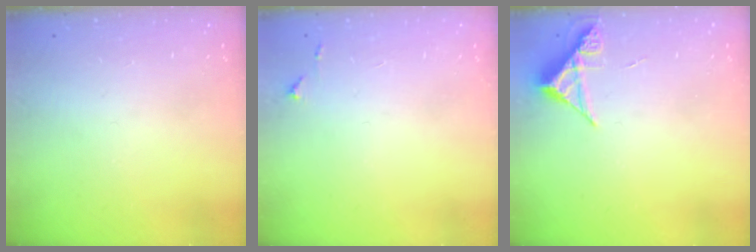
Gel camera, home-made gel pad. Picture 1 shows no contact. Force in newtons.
{"total": 4.3, "press": 4.2, "slide": 0.7}
{"total": 4.9, "press": 4.9, "slide": 0.4}